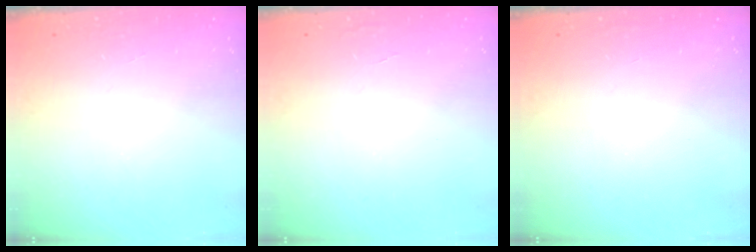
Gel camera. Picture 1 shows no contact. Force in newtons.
{"total": 0.0}
{"total": 0.0}